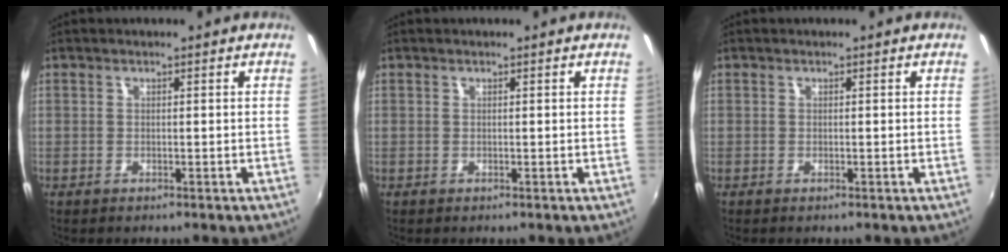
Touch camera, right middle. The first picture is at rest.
{"total": 0.0}
{"total": 0.0}